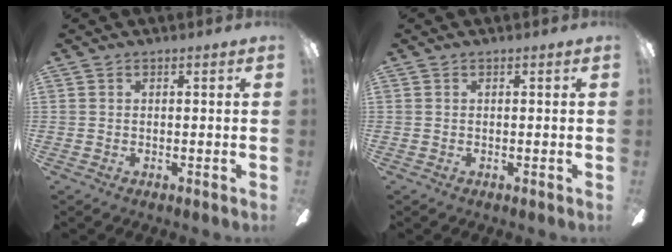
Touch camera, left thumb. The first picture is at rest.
{"total": 0.0}